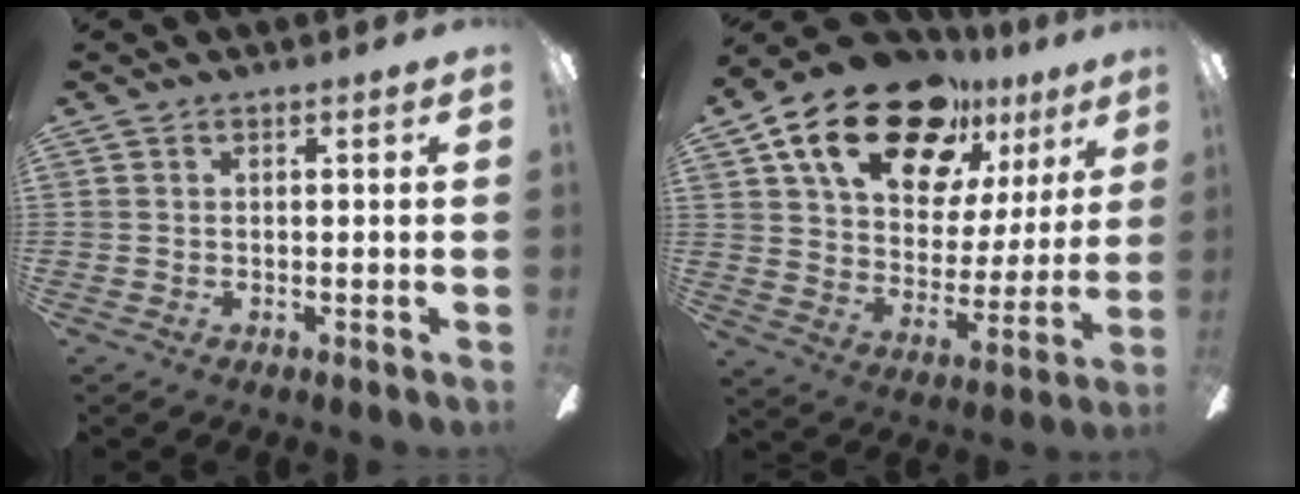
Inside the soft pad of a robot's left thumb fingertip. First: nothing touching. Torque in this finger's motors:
{"motor_torque": [1.25, 1.42, 1.34, -1.42, 0.23]}